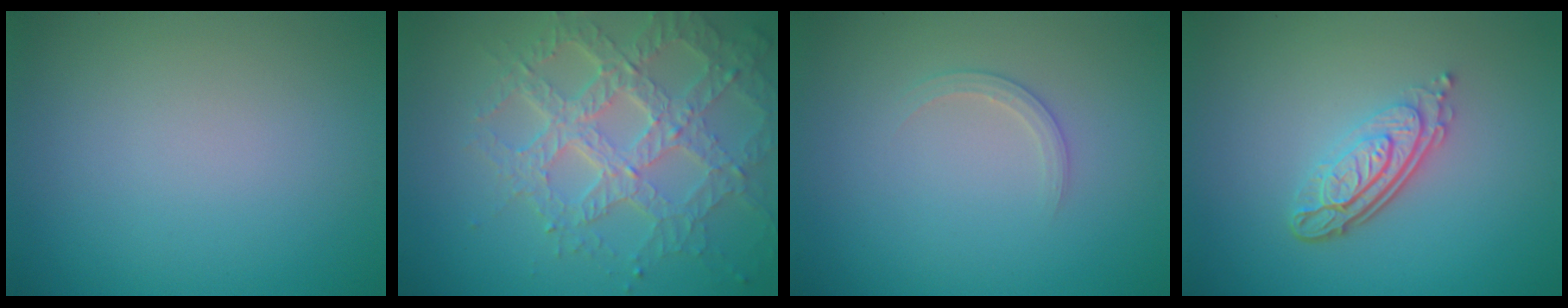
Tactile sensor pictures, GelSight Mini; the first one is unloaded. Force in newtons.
{"total": 7.5, "press": 5.3, "slide": 5.2}
{"total": 1.3, "press": 1.3, "slide": 0.1}
{"total": 4.3, "press": 3.0, "slide": 3.1}